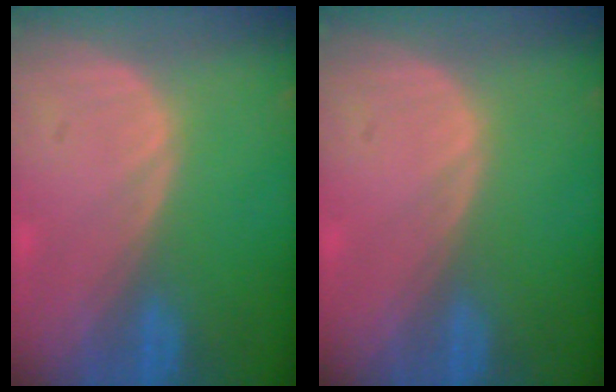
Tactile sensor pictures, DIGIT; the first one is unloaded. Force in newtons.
{"total": 0.0}